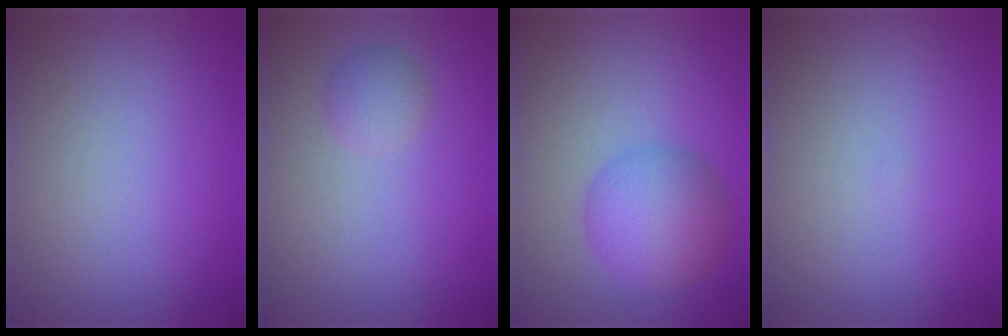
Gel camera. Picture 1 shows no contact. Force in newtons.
{"total": 1.6, "press": 1.6, "slide": 0.1}
{"total": 5.3, "press": 5.3, "slide": 0.2}
{"total": 0.0}